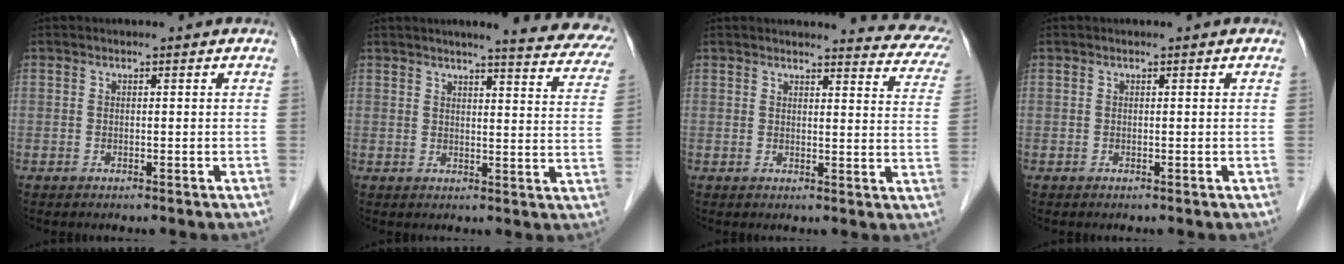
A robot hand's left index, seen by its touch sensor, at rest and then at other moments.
{"total": 15.6, "force": [13.7, 1.6, 7.2], "torque": [-0.070, -0.040, 0.138]}
{"total": 11.1, "force": [10.4, 2.0, 3.3], "torque": [-0.008, -0.048, 0.082]}
{"total": 0.0}